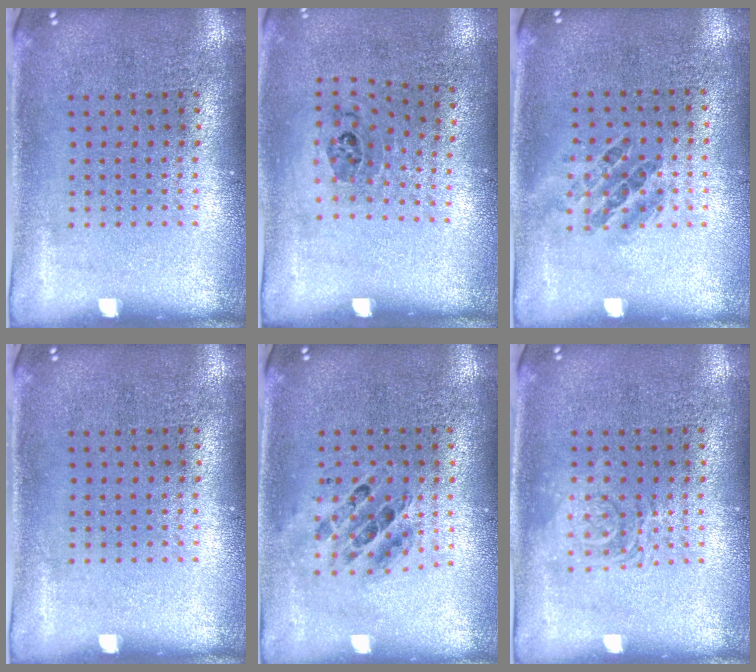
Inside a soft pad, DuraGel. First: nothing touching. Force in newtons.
{"total": 1.1, "press": 0.7, "slide": 0.9}
{"total": 0.9, "press": 0.7, "slide": 0.5}
{"total": 0.0}
{"total": 0.8, "press": 0.7, "slide": 0.2}
{"total": 2.2, "press": 2.1, "slide": 0.4}